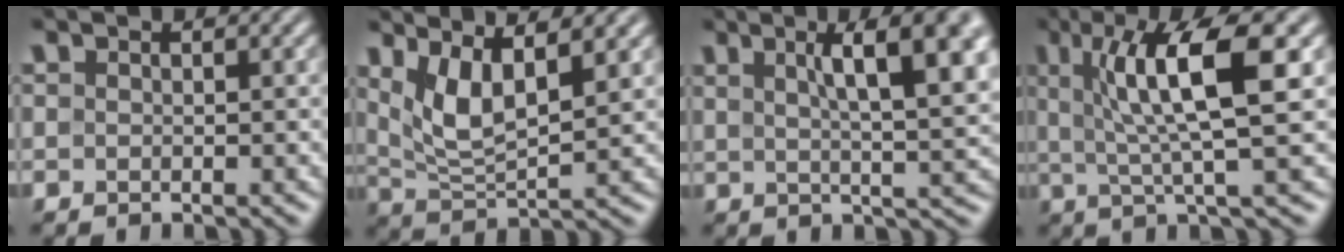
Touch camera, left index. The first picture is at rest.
{"total": 5.0, "force": [2.3, 1.6, 4.1], "torque": [-0.091, -0.008, 0.052]}
{"total": 9.2, "force": [3.4, 2.5, 8.2], "torque": [-0.099, 0.014, 0.052]}
{"total": 8.2, "force": [2.0, 1.6, 7.8], "torque": [-0.125, 0.002, 0.033]}